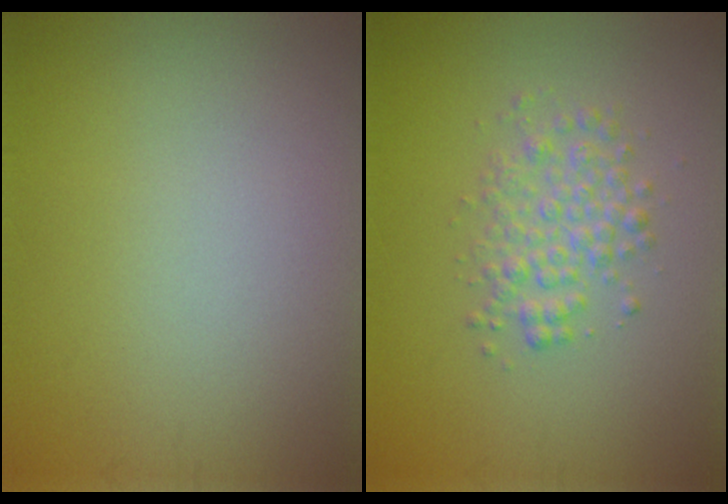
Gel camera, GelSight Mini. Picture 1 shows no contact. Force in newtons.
{"total": 2.8, "press": 2.8, "slide": 0.0}